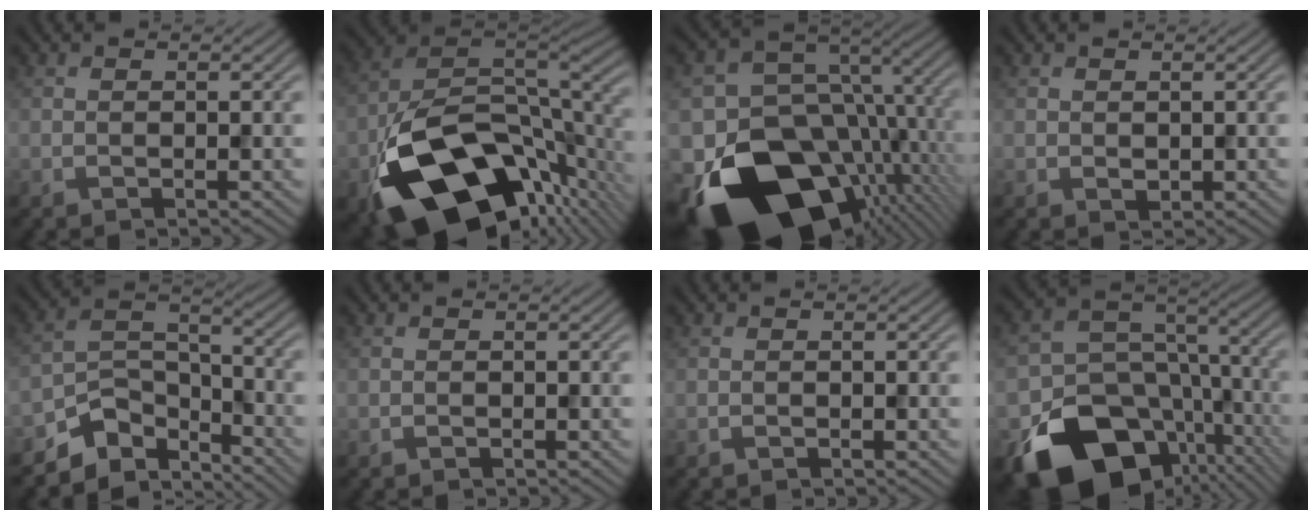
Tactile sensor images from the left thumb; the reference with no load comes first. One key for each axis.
{"total": 19.1, "fx": -9.7, "fy": 10.6, "fz": 12.6, "tx": -0.260, "ty": -0.042, "tz": -0.154}
{"total": 20.5, "fx": -8.5, "fy": 13.9, "fz": 12.5, "tx": -0.256, "ty": -0.034, "tz": -0.124}
{"total": 0.7, "fx": 0.3, "fy": 0.5, "fz": 0.4, "tx": -0.014, "ty": -0.003, "tz": 0.011}
{"total": 7.6, "fx": -5.9, "fy": 3.8, "fz": 2.8, "tx": -0.051, "ty": -0.008, "tz": -0.120}
{"total": 0.0}
{"total": 0.0}
{"total": 19.2, "fx": -9.8, "fy": 13.9, "fz": 8.9, "tx": -0.173, "ty": -0.048, "tz": -0.137}